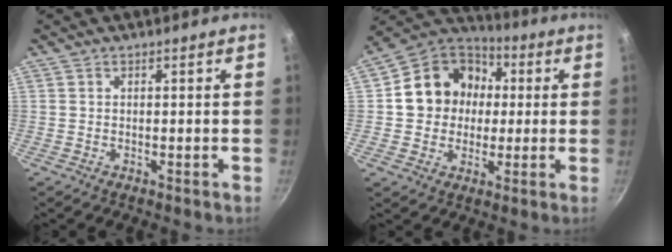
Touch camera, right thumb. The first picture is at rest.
{"total": 15.5, "force": [1.7, 13.5, 7.3], "torque": [-0.085, 0.030, 0.016]}